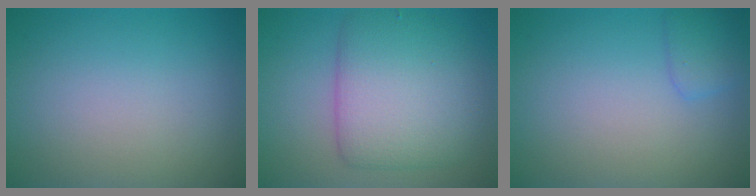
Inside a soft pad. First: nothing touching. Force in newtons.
{"total": 6.9, "press": 6.8, "slide": 0.3}
{"total": 1.6, "press": 1.6, "slide": 0.1}